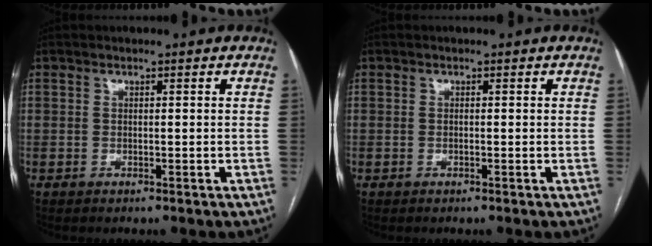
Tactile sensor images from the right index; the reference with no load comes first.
{"total": 0.0}